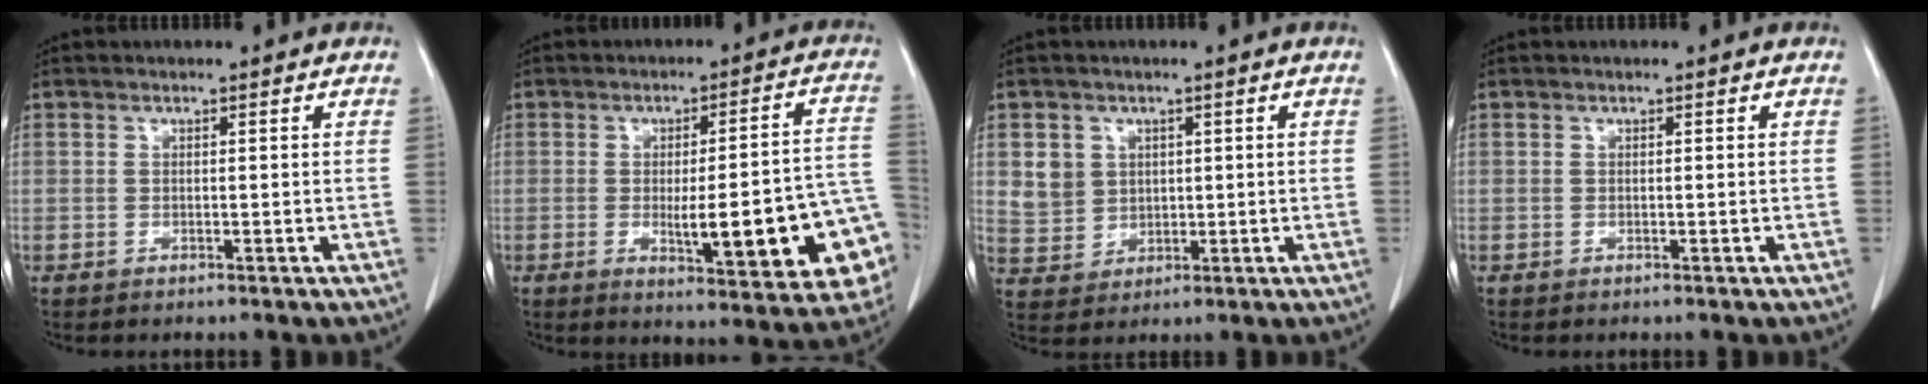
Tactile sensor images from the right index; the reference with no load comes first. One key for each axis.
{"total": 17.8, "fx": -4.3, "fy": 2.8, "fz": 17.1, "tx": -0.146, "ty": 0.020, "tz": -0.040}
{"total": 5.2, "fx": 1.8, "fy": 4.7, "fz": 1.1, "tx": -0.025, "ty": 0.010, "tz": 0.044}
{"total": 0.0}